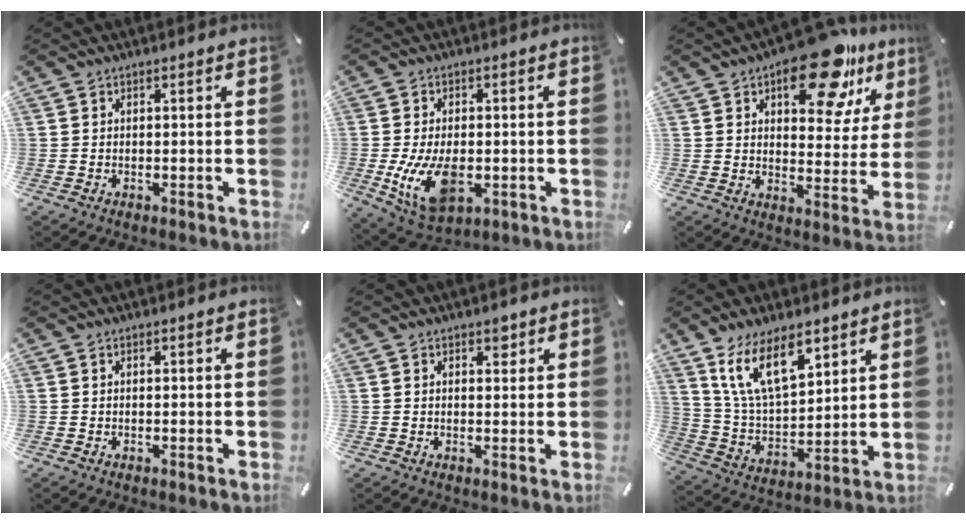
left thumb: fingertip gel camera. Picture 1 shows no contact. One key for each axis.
{"total": 12.0, "fx": -2.2, "fy": 7.4, "fz": 9.3, "tx": -0.198, "ty": -0.008, "tz": -0.034}
{"total": 19.1, "fx": 11.4, "fy": 9.3, "fz": 12.1, "tx": -0.149, "ty": -0.063, "tz": 0.182}
{"total": 0.0}
{"total": 1.8, "fx": 1.1, "fy": 1.2, "fz": 0.7, "tx": 0.000, "ty": -0.003, "tz": 0.016}
{"total": 14.7, "fx": 9.6, "fy": 6.9, "fz": 8.8, "tx": -0.194, "ty": -0.041, "tz": 0.172}